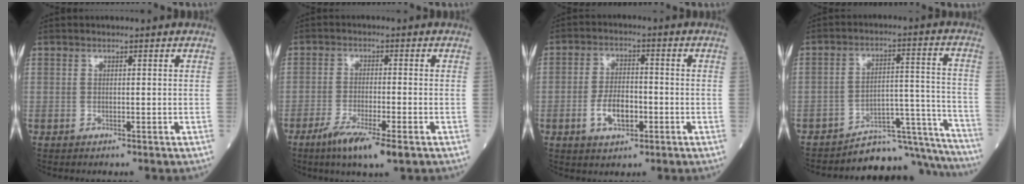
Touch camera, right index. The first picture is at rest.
{"total": 7.5, "force": [-4.5, 0.5, 6.0], "torque": [-0.105, -0.017, -0.076]}
{"total": 6.1, "force": [-2.0, 3.0, 4.9], "torque": [-0.097, 0.004, -0.034]}
{"total": 15.8, "force": [-15.7, 2.0, 0.9], "torque": [0.017, 0.064, -0.216]}